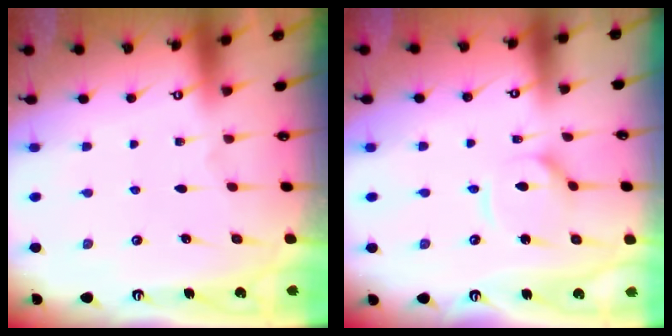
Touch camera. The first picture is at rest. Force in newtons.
{"total": 6.7, "press": 6.7, "slide": 0.4}